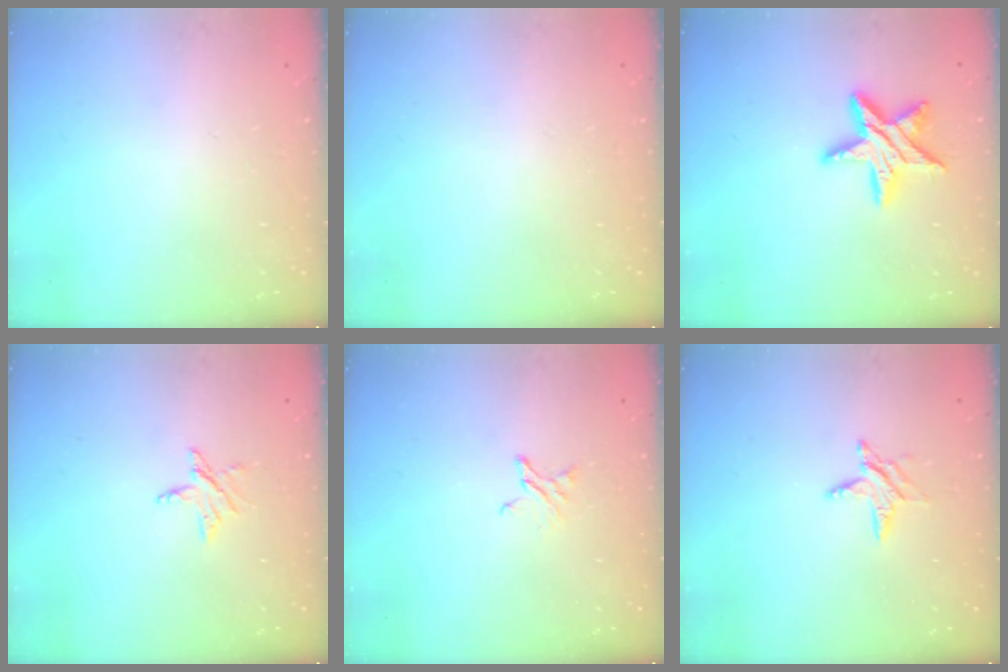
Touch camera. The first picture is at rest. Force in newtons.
{"total": 0.0}
{"total": 13.8, "press": 13.8, "slide": 0.7}
{"total": 3.7, "press": 3.7, "slide": 0.2}
{"total": 2.0, "press": 2.0, "slide": 0.1}
{"total": 4.3, "press": 4.2, "slide": 0.5}